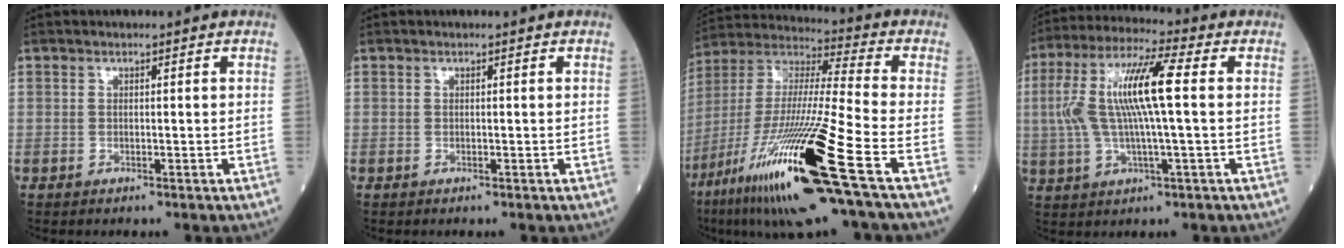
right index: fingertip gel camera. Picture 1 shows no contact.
{"total": 0.0}
{"total": 24.3, "force": [-11.7, 0.3, 21.3], "torque": [-0.419, -0.059, -0.219]}
{"total": 12.4, "force": [1.2, 1.5, 12.3], "torque": [-0.255, 0.023, 0.019]}